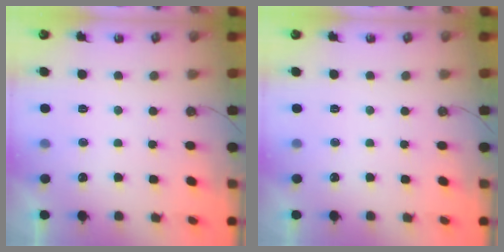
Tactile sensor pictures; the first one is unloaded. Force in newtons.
{"total": 0.0}